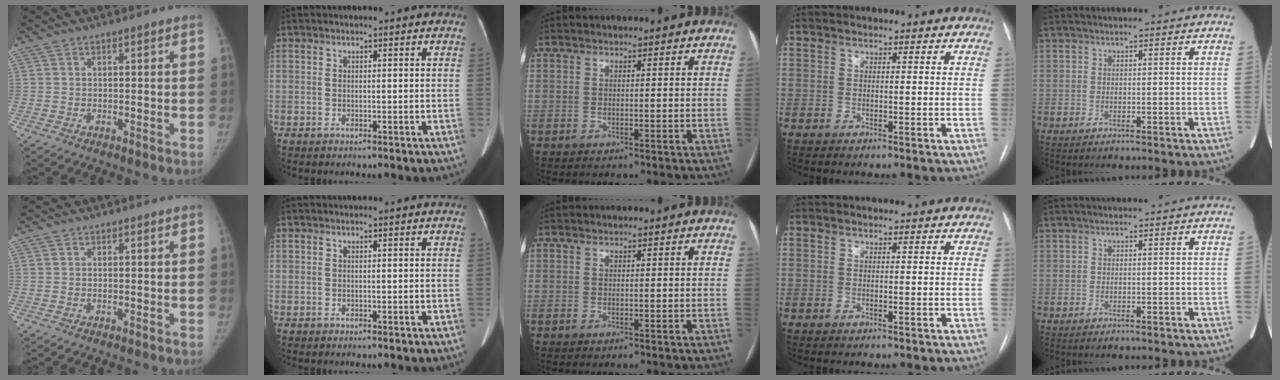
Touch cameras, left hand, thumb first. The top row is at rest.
{}